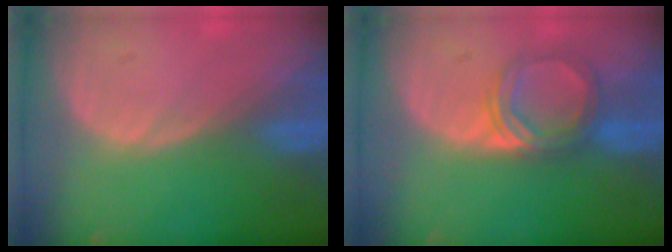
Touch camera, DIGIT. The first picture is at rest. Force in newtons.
{"total": 5.3, "press": 5.0, "slide": 1.8}